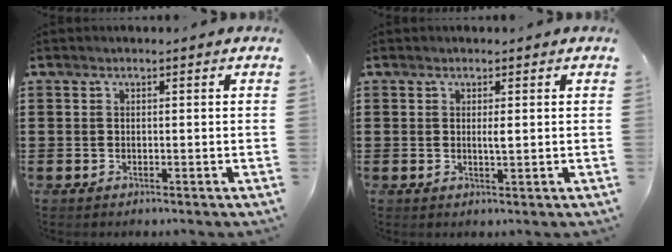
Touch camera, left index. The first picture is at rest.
{"total": 1.4, "force": [0.3, 0.1, 1.4], "torque": [-0.027, -0.001, 0.005]}